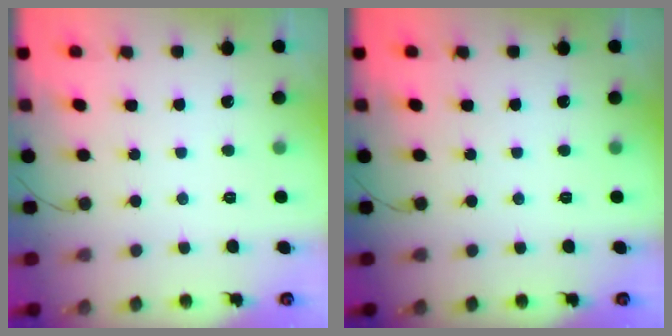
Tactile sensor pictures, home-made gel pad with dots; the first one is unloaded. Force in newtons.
{"total": 0.0}